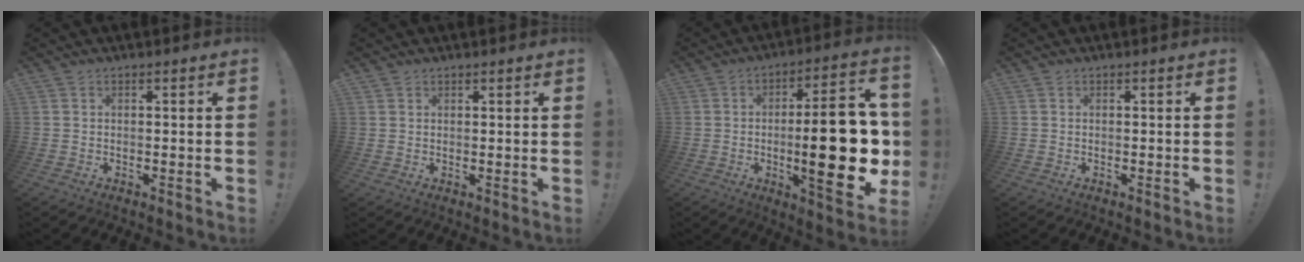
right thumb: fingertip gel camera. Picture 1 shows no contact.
{"total": 1.4, "force": [1.0, 1.1, 0.0], "torque": [0.008, -0.009, 0.016]}
{"total": 24.8, "force": [-2.0, 6.6, 23.8], "torque": [-0.365, -0.003, -0.026]}
{"total": 0.0}